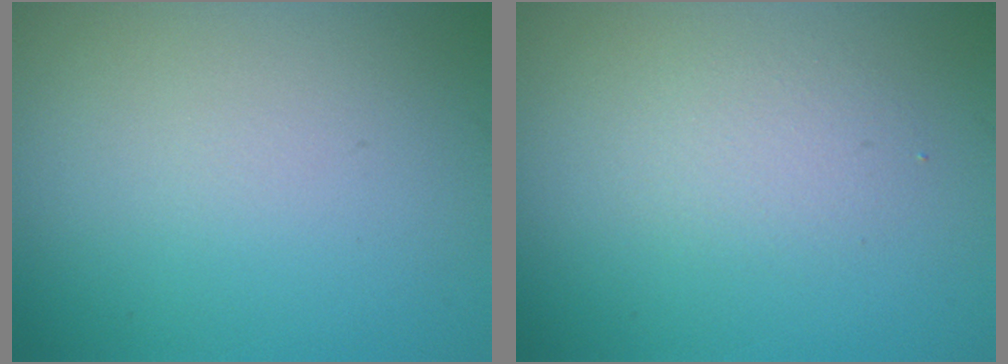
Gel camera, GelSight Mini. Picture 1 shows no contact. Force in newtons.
{"total": 1.7, "press": 1.7, "slide": 0.2}